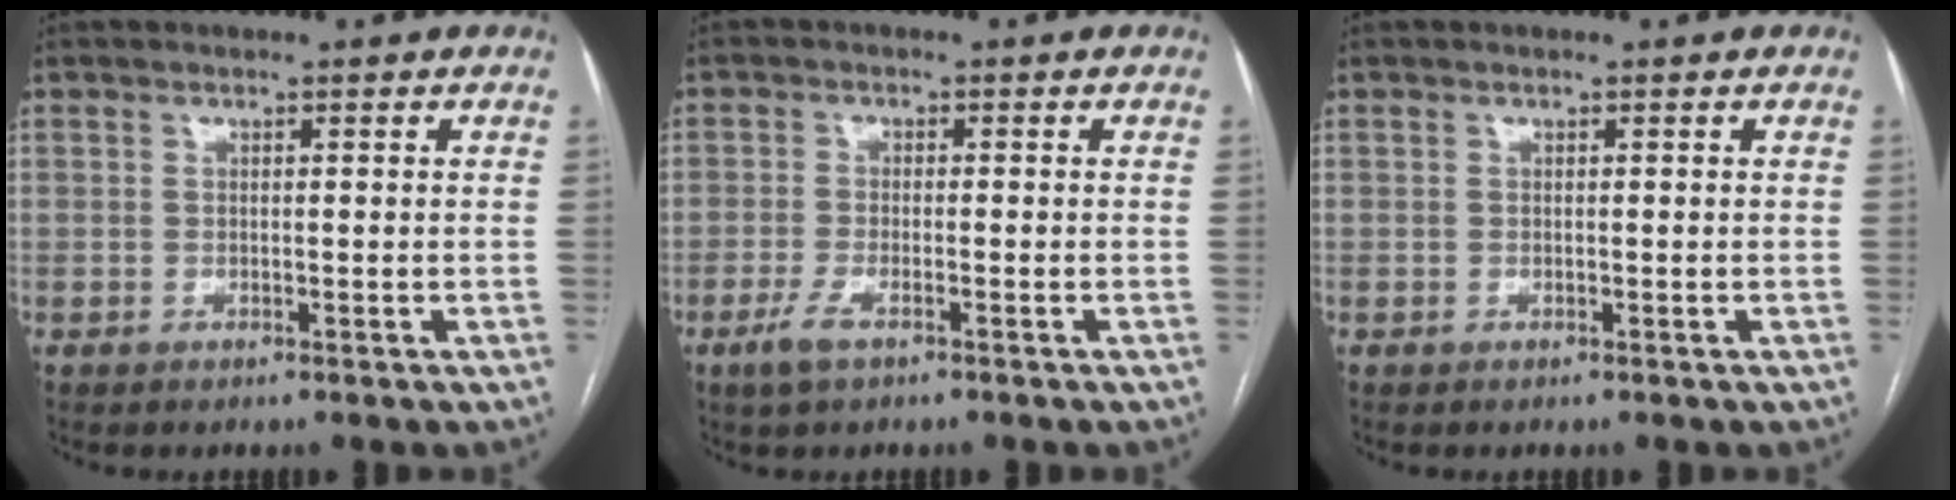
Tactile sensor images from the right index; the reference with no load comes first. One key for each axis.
{"total": 3.1, "fx": -1.8, "fy": 1.1, "fz": 2.3, "tx": -0.052, "ty": -0.001, "tz": -0.036}
{"total": 0.0}